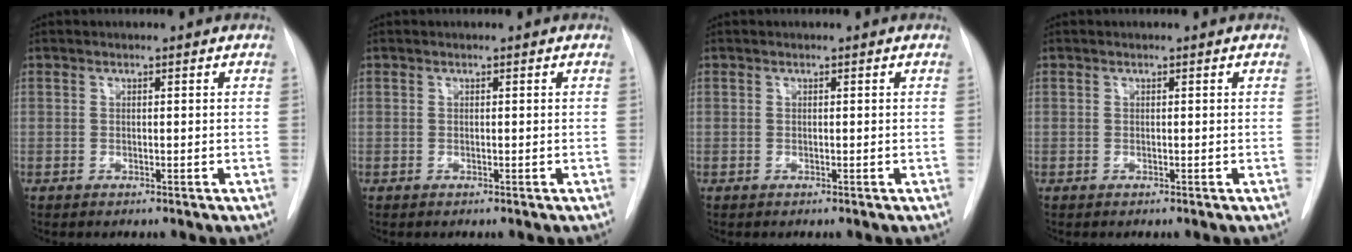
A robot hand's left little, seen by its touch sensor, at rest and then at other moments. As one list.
[{"total": 0.0}, {"total": 0.0}, {"total": 0.0}]